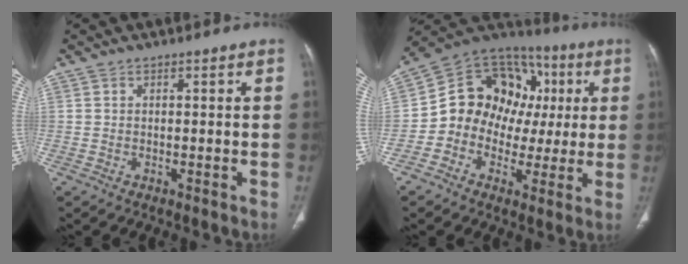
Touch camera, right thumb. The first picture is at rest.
{"total": 18.1, "force": [0.9, 15.2, 9.7], "torque": [-0.093, 0.057, 0.013]}